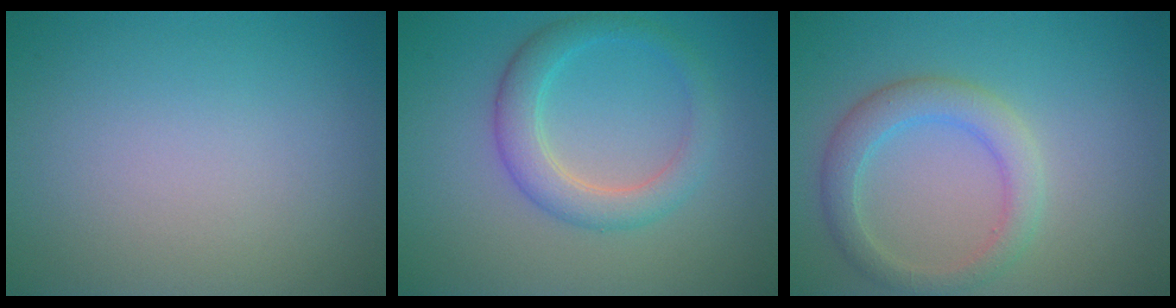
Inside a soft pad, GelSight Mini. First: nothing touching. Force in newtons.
{"total": 3.6, "press": 3.6, "slide": 0.2}
{"total": 3.4, "press": 3.4, "slide": 0.3}